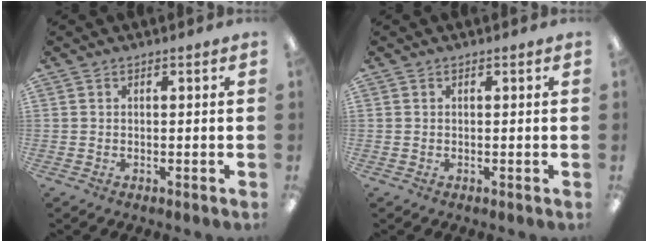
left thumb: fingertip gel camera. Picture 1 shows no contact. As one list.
[{"total": 0.0}]